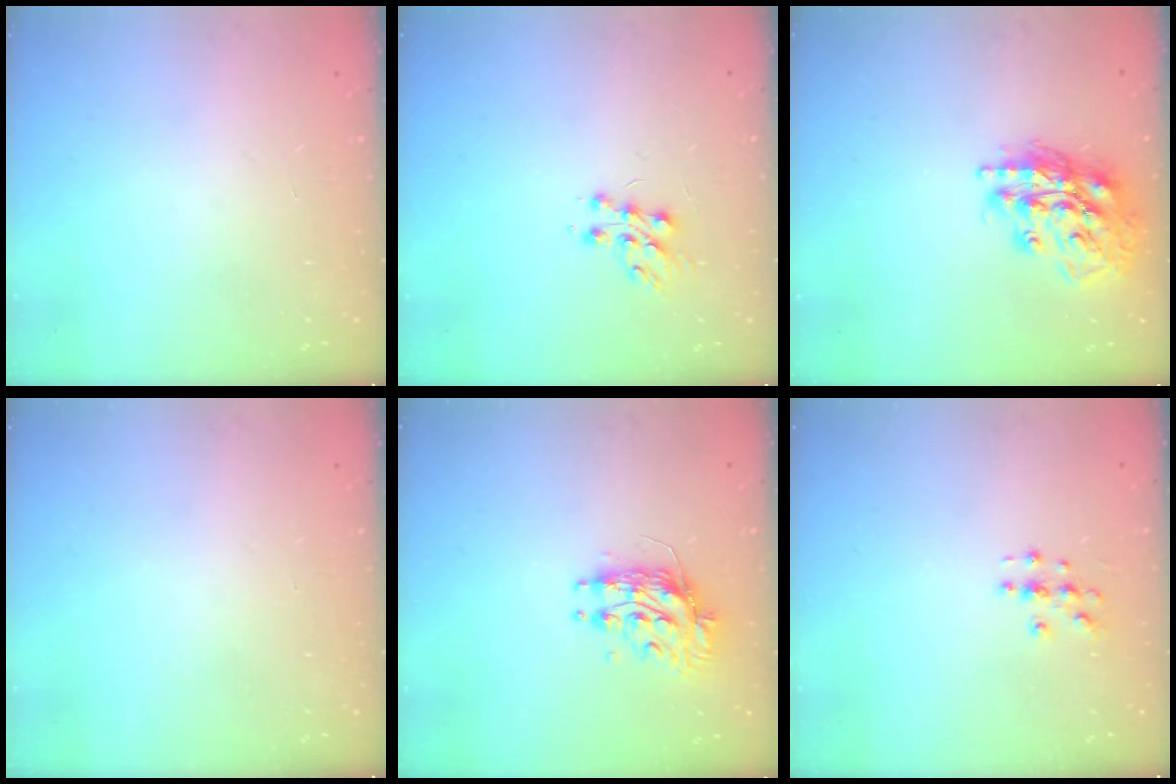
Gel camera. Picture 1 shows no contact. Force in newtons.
{"total": 7.9, "press": 7.8, "slide": 0.6}
{"total": 17.0, "press": 16.9, "slide": 2.3}
{"total": 0.0}
{"total": 9.2, "press": 9.2, "slide": 0.7}
{"total": 3.0, "press": 3.0, "slide": 0.3}